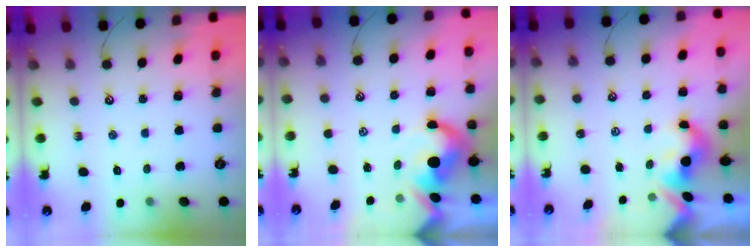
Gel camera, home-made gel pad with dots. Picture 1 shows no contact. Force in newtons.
{"total": 3.8, "press": 3.7, "slide": 0.8}
{"total": 2.3, "press": 2.3, "slide": 0.2}